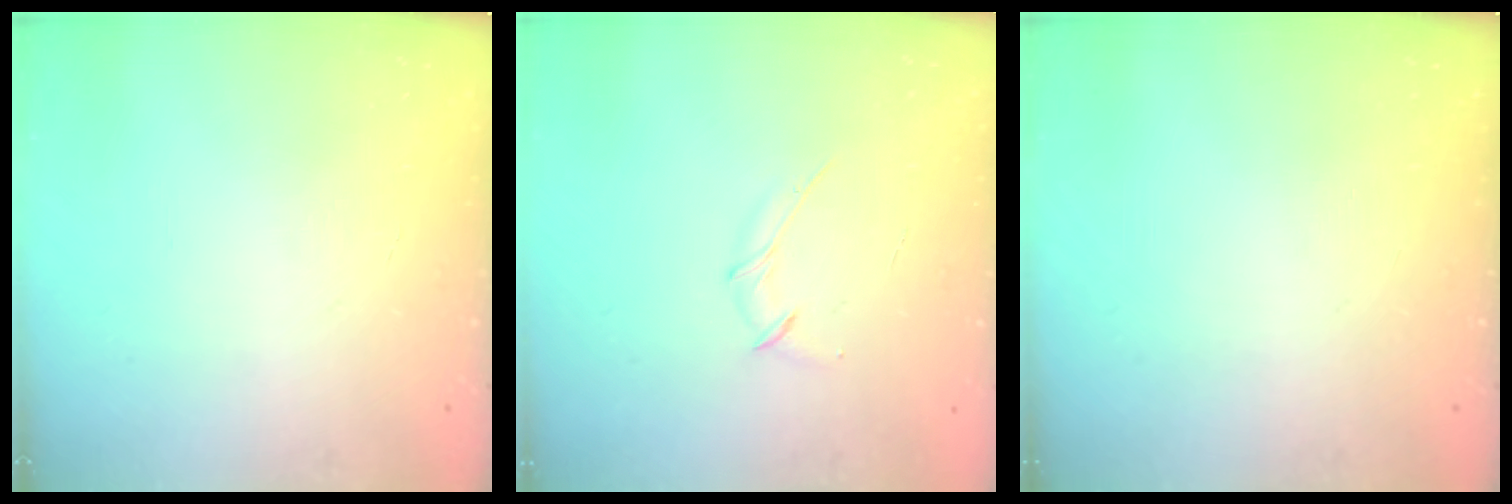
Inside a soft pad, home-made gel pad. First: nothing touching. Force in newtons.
{"total": 4.0, "press": 3.9, "slide": 1.0}
{"total": 0.0}